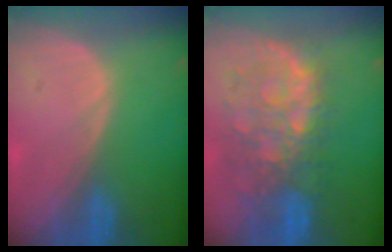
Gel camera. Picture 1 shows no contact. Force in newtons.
{"total": 10.9, "press": 9.5, "slide": 5.2}